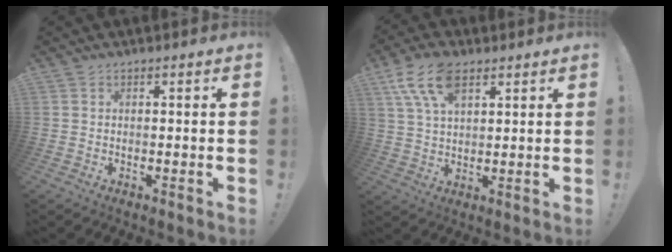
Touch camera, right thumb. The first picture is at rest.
{"total": 11.6, "force": [5.9, 5.9, 8.1], "torque": [-0.159, -0.005, 0.113]}